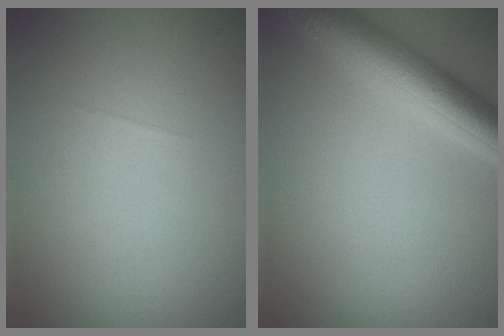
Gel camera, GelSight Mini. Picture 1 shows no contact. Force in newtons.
{"total": 6.2, "press": 6.2, "slide": 0.3}